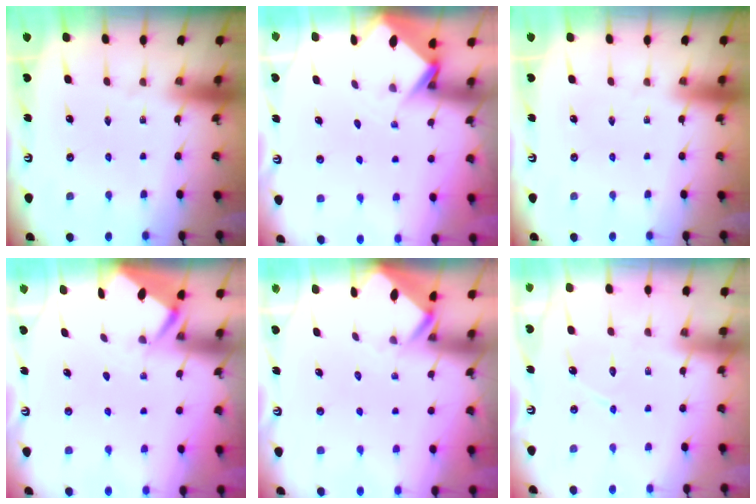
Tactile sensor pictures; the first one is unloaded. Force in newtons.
{"total": 3.6, "press": 3.6, "slide": 0.3}
{"total": 0.0}
{"total": 2.9, "press": 2.8, "slide": 0.3}
{"total": 2.6, "press": 2.6, "slide": 0.1}
{"total": 6.9, "press": 6.9, "slide": 0.6}